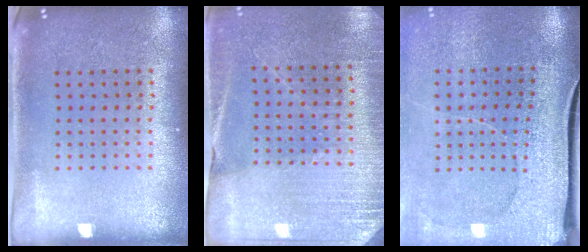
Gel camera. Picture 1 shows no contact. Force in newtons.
{"total": 2.7, "press": 2.6, "slide": 0.3}
{"total": 3.8, "press": 3.1, "slide": 2.1}